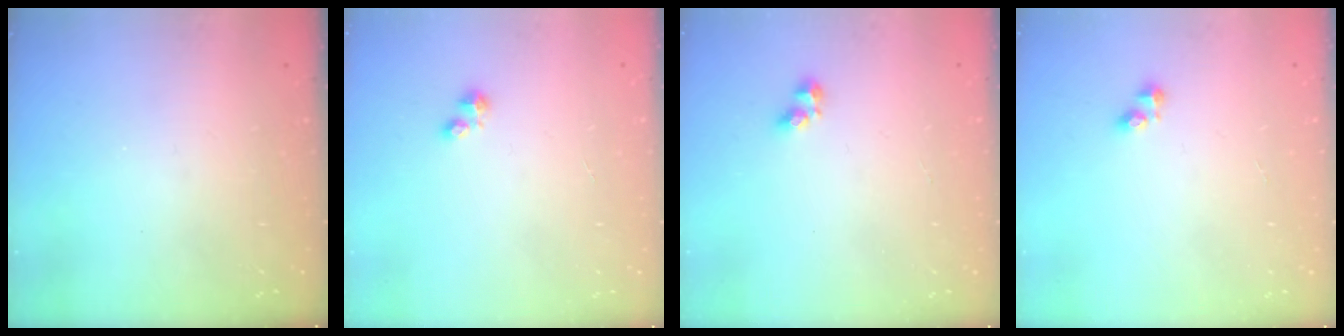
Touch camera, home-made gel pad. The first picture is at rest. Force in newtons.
{"total": 1.9, "press": 1.8, "slide": 0.2}
{"total": 3.5, "press": 3.3, "slide": 1.2}
{"total": 2.6, "press": 2.6, "slide": 0.4}